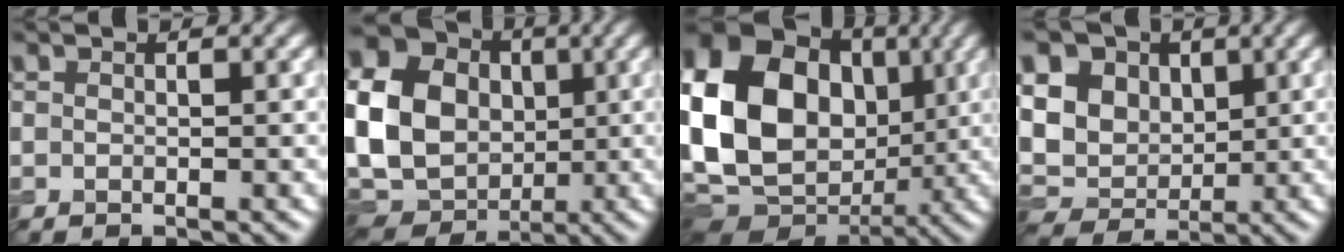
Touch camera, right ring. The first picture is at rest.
{"total": 19.4, "force": [1.5, 16.5, 10.0], "torque": [-0.241, 0.008, -0.006]}
{"total": 20.2, "force": [1.3, 15.9, 12.4], "torque": [-0.272, 0.002, 0.020]}
{"total": 13.6, "force": [4.7, 10.9, 6.6], "torque": [-0.154, 0.027, 0.081]}